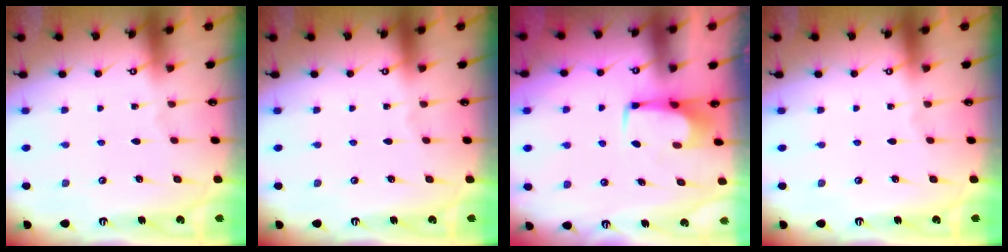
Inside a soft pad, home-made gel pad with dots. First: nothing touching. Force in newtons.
{"total": 0.0}
{"total": 1.9, "press": 1.8, "slide": 0.6}
{"total": 0.0}